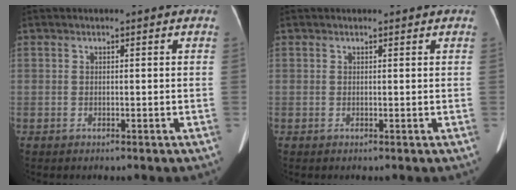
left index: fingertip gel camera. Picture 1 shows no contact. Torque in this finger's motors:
{"motor_torque": [-0.28, 0.16, -0.47, -0.06]}